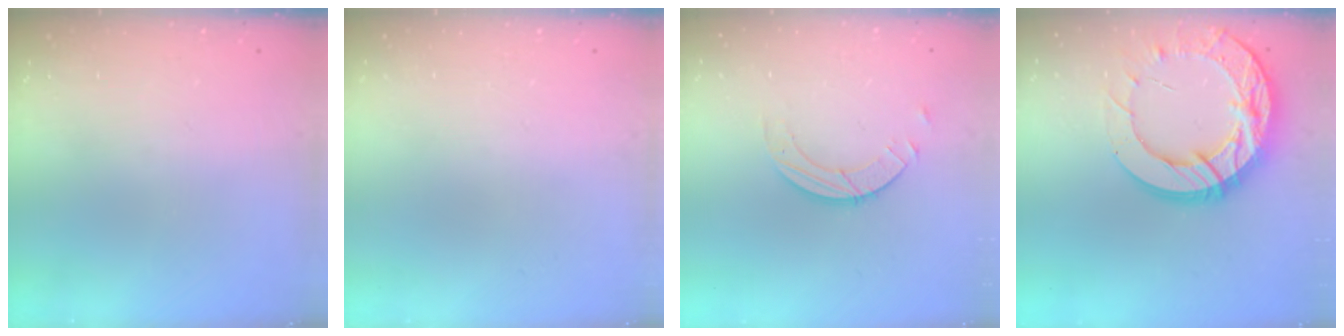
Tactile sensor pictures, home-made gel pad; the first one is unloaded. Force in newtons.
{"total": 0.0}
{"total": 3.4, "press": 3.4, "slide": 0.3}
{"total": 21.2, "press": 21.1, "slide": 2.1}